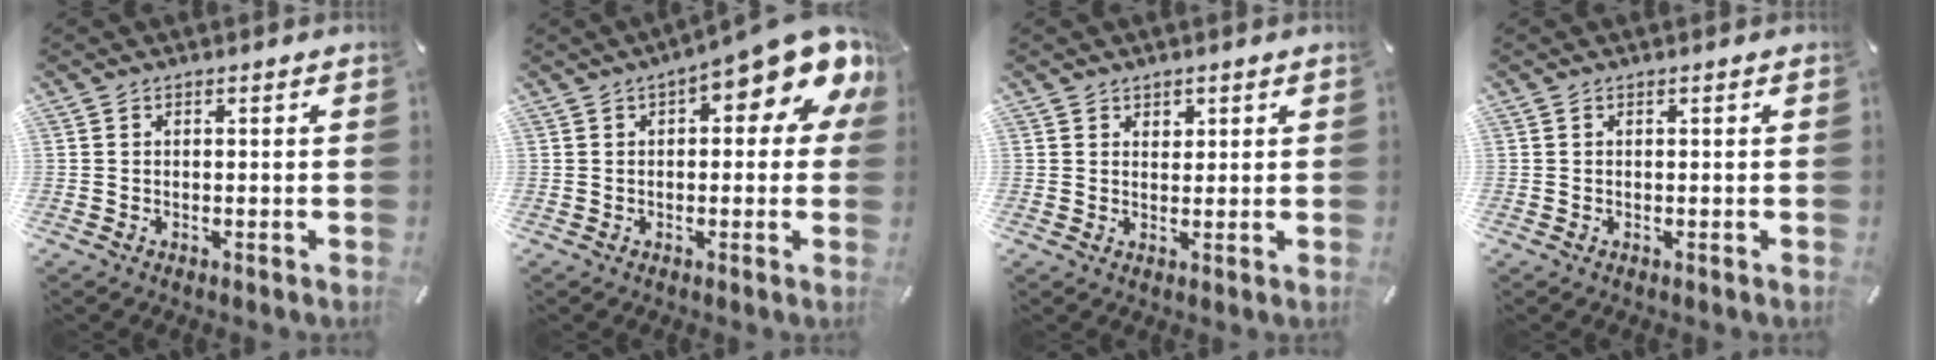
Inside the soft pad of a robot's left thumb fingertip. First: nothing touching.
{"total": 13.3, "force": [6.3, 4.4, 10.8], "torque": [-0.145, -0.042, 0.103]}
{"total": 1.9, "force": [1.1, 1.5, 0.1], "torque": [0.013, -0.005, 0.017]}
{"total": 0.0}